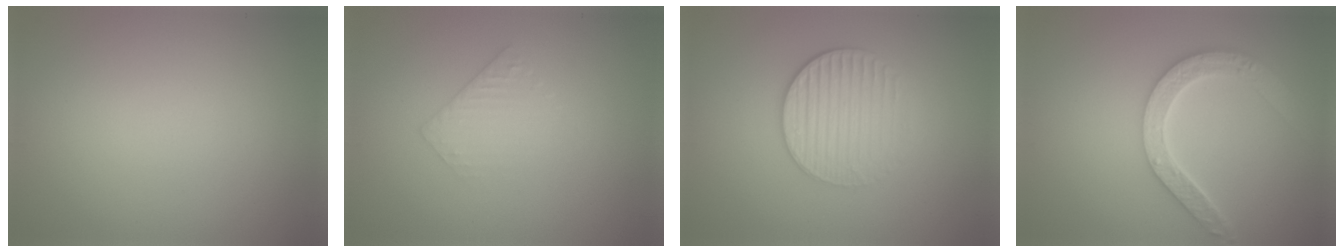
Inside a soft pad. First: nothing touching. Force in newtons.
{"total": 1.9, "press": 1.9, "slide": 0.5}
{"total": 3.0, "press": 2.7, "slide": 1.3}
{"total": 4.6, "press": 3.8, "slide": 2.6}